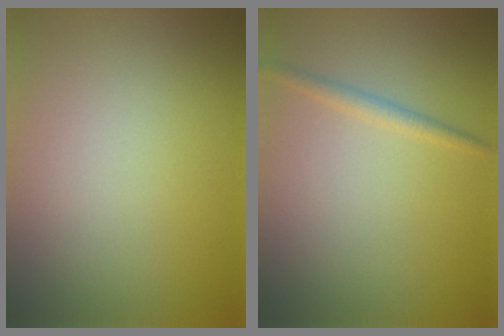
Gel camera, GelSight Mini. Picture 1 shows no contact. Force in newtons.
{"total": 1.3, "press": 1.3, "slide": 0.0}